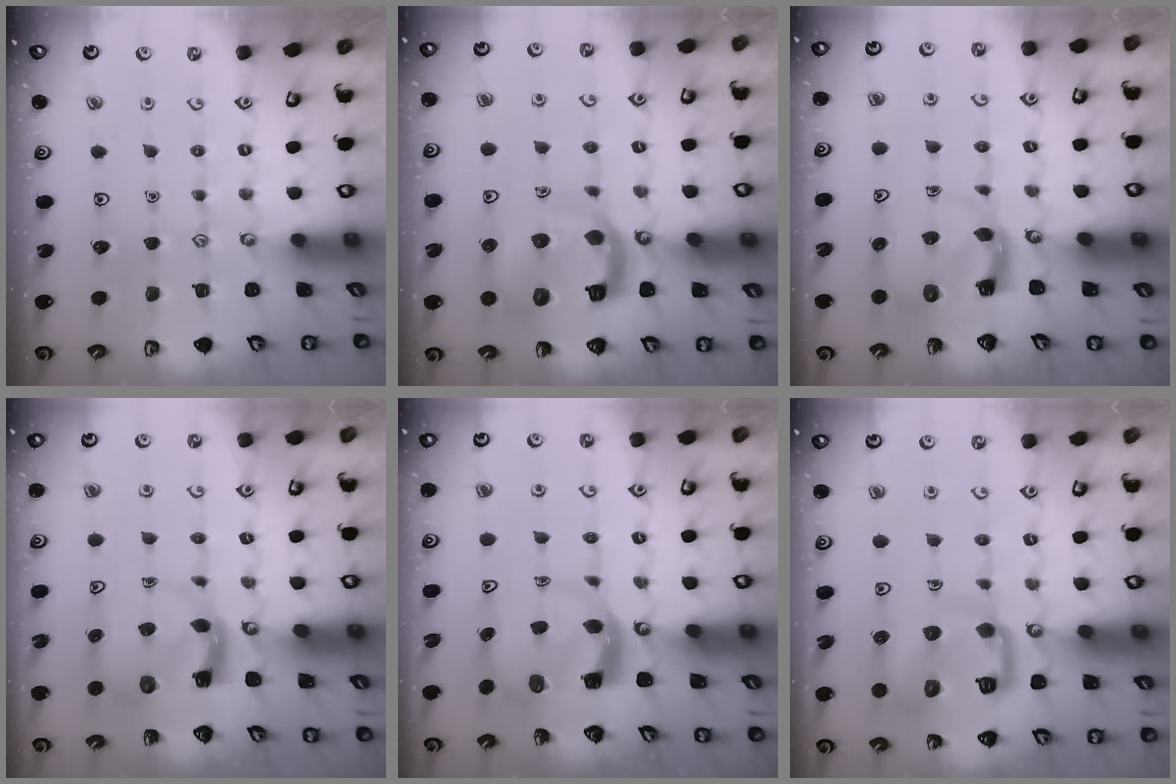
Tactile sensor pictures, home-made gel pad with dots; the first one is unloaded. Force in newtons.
{"total": 12.1, "press": 12.0, "slide": 1.4}
{"total": 3.7, "press": 3.7, "slide": 0.6}
{"total": 4.4, "press": 4.3, "slide": 0.9}
{"total": 5.5, "press": 5.5, "slide": 0.9}
{"total": 12.6, "press": 12.5, "slide": 1.4}